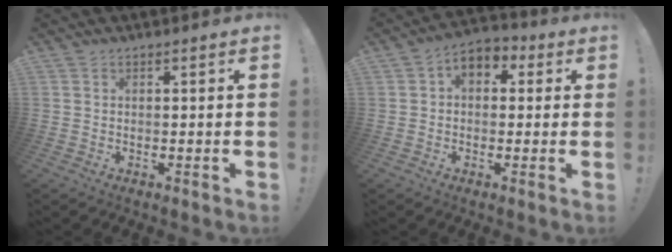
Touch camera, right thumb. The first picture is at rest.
{"total": 5.8, "force": [0.8, 4.5, 3.5], "torque": [-0.046, 0.005, 0.016]}